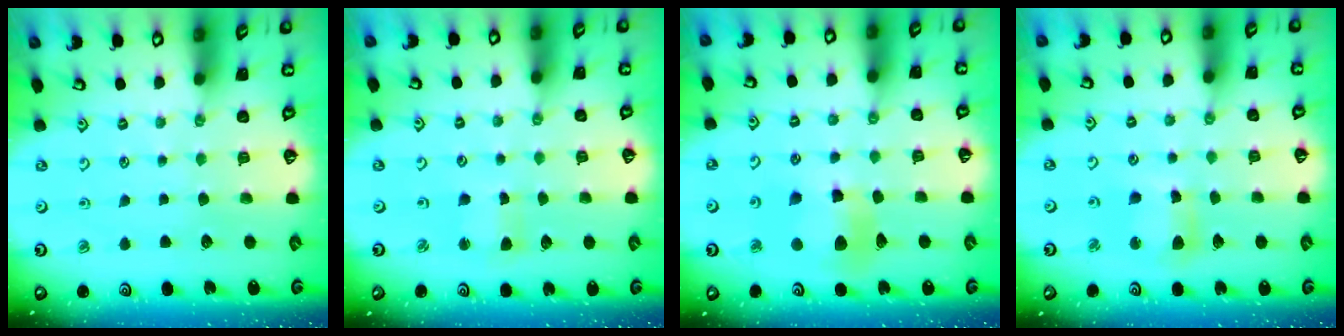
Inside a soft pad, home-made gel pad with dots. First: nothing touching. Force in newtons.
{"total": 2.7, "press": 2.7, "slide": 0.2}
{"total": 9.9, "press": 9.8, "slide": 1.2}
{"total": 8.8, "press": 8.8, "slide": 1.0}